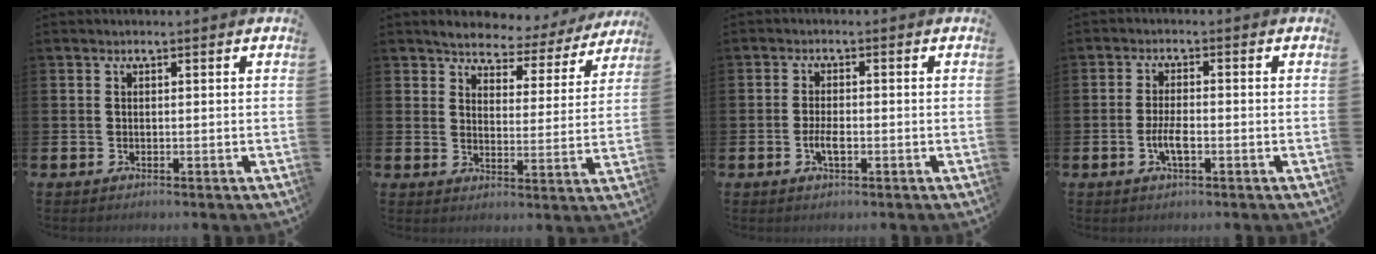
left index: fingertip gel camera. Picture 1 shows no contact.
{"total": 4.0, "force": [3.8, 1.2, 0.2], "torque": [-0.026, -0.034, 0.059]}
{"total": 2.5, "force": [-0.7, 0.9, 2.3], "torque": [-0.042, 0.000, -0.013]}
{"total": 3.2, "force": [-1.0, 1.1, 2.9], "torque": [-0.058, 0.001, -0.020]}